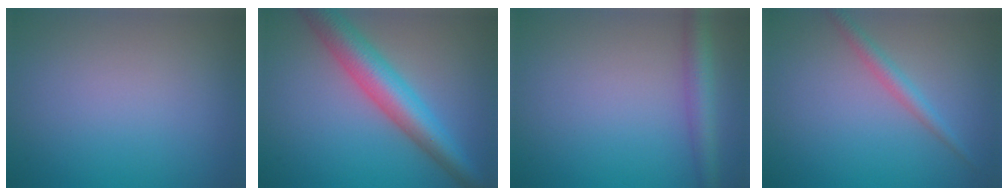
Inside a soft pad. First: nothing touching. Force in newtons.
{"total": 6.6, "press": 6.6, "slide": 0.1}
{"total": 3.2, "press": 3.2, "slide": 0.1}
{"total": 2.0, "press": 2.0, "slide": 0.0}